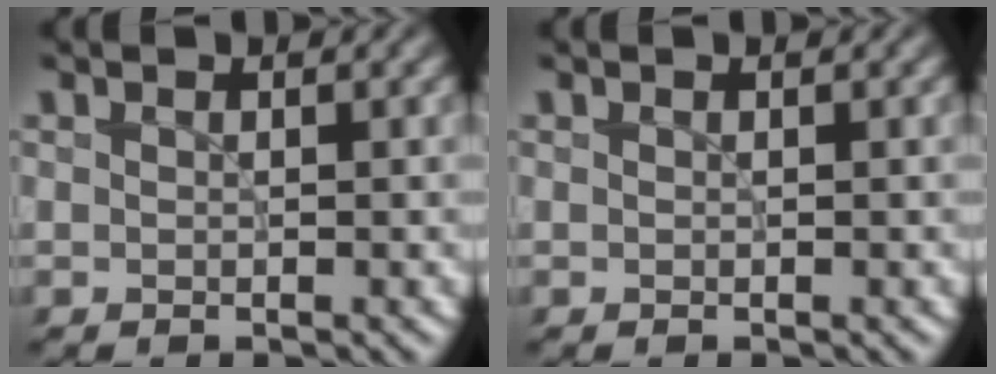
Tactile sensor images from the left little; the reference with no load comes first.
{"total": 0.0}